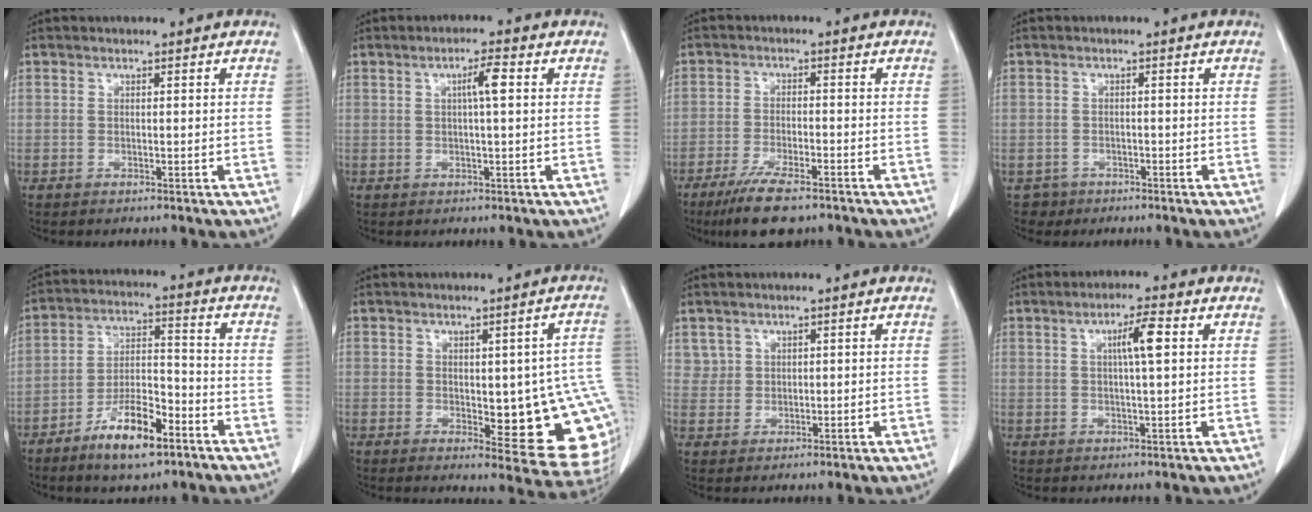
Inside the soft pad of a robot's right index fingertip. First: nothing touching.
{"total": 3.3, "force": [0.7, 0.1, 3.2], "torque": [-0.054, 0.004, 0.011]}
{"total": 8.5, "force": [-6.2, 1.6, 5.6], "torque": [-0.095, -0.018, -0.097]}
{"total": 2.4, "force": [-1.2, 2.0, -0.5], "torque": [0.008, 0.011, -0.020]}
{"total": 10.6, "force": [-6.7, 3.3, 7.5], "torque": [-0.141, 0.003, -0.117]}
{"total": 15.3, "force": [-1.0, 4.9, 14.5], "torque": [-0.123, 0.007, 0.004]}
{"total": 2.3, "force": [1.4, 1.8, 0.0], "torque": [0.010, 0.005, 0.023]}
{"total": 4.7, "force": [1.2, 0.2, 4.5], "torque": [-0.078, 0.003, 0.020]}